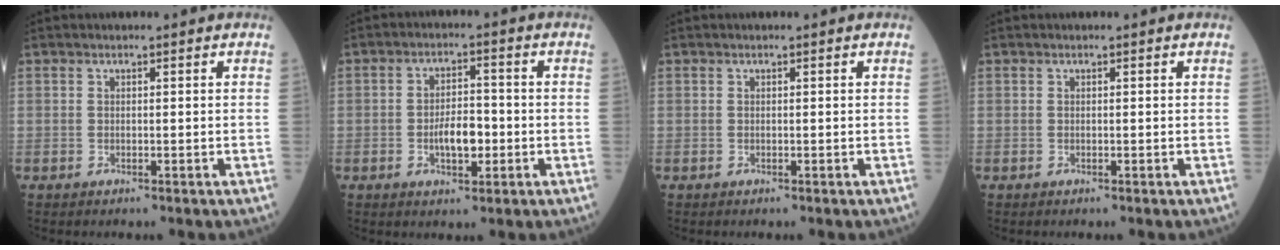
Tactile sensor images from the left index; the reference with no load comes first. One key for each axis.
{"total": 5.3, "fx": -1.8, "fy": 2.4, "fz": 4.4, "tx": -0.080, "ty": 0.001, "tz": -0.031}
{"total": 0.0}
{"total": 0.0}